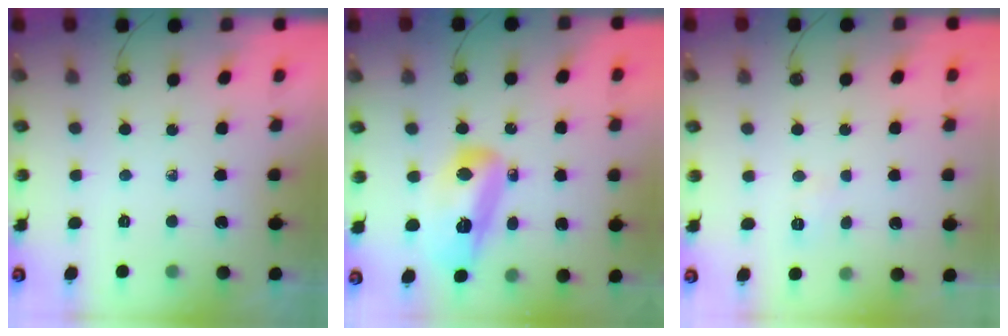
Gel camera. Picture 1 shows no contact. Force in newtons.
{"total": 13.7, "press": 13.6, "slide": 1.5}
{"total": 3.2, "press": 3.1, "slide": 0.7}